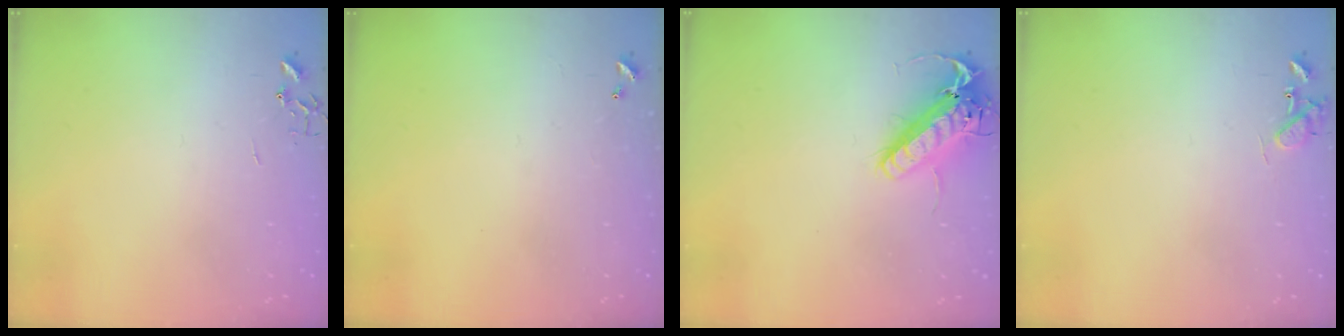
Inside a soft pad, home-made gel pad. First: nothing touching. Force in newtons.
{"total": 0.0}
{"total": 15.9, "press": 15.7, "slide": 2.8}
{"total": 8.6, "press": 8.6, "slide": 0.7}